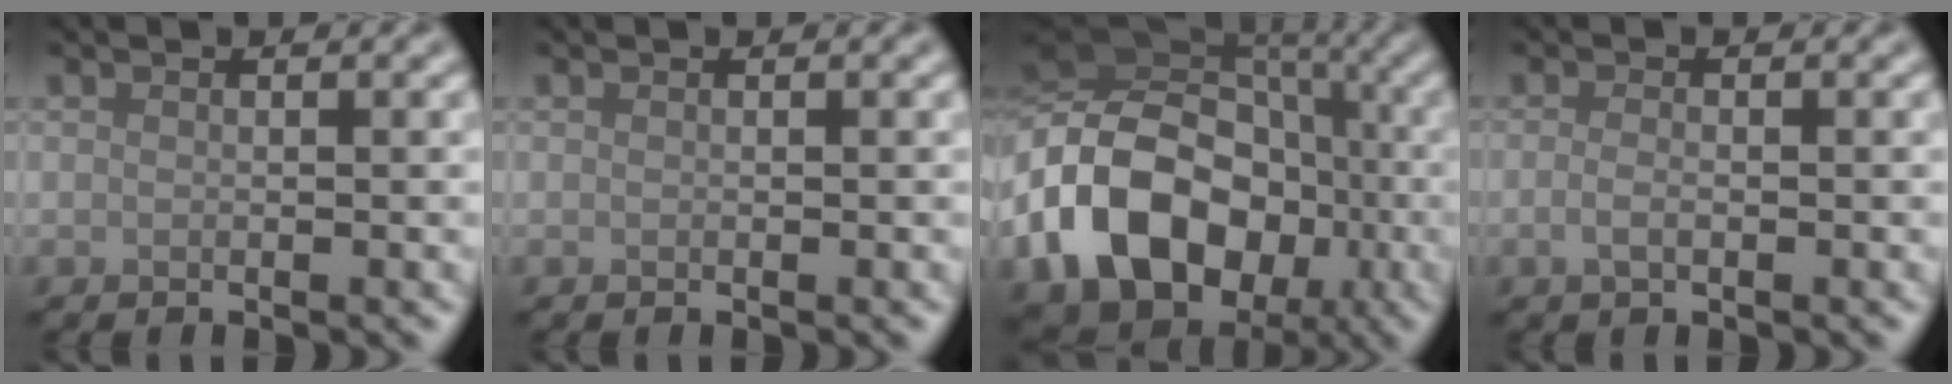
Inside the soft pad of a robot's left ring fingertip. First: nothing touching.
{"total": 0.0}
{"total": 16.1, "force": [-4.7, 12.5, 8.9], "torque": [-0.208, 0.000, -0.092]}
{"total": 1.3, "force": [-0.4, 0.6, 1.1], "torque": [-0.025, -0.003, -0.010]}